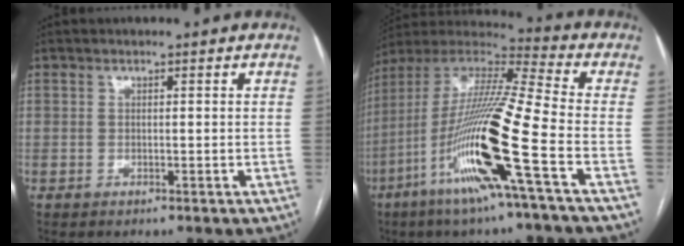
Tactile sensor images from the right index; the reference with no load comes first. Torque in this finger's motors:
{"motor_torque": [2.14, 0.00, 0.61, 0.21]}